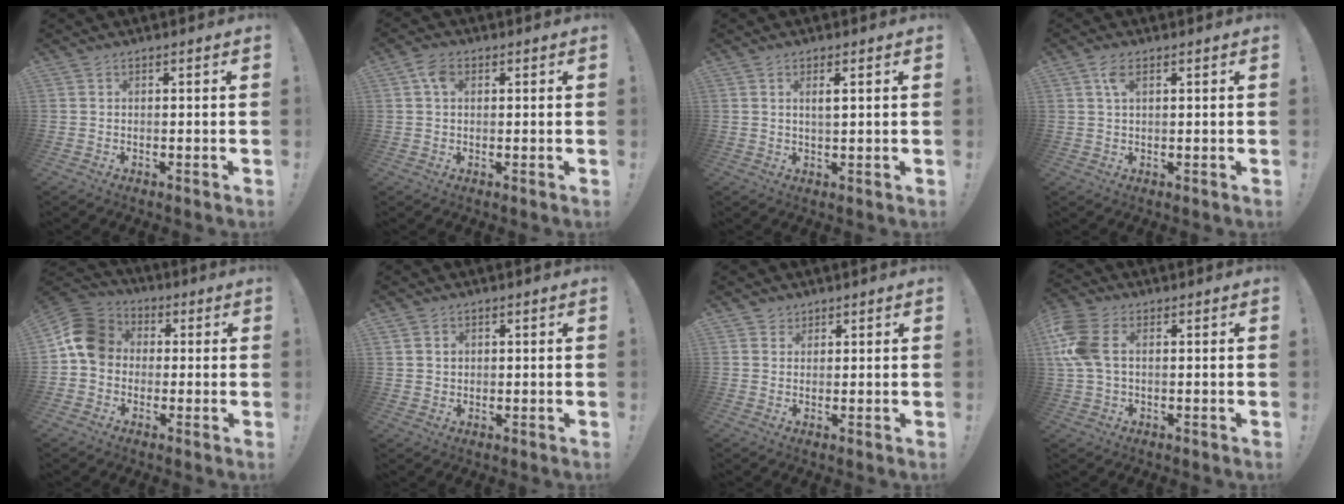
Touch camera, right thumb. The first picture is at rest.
{"total": 4.4, "force": [1.3, 2.9, 3.1], "torque": [-0.057, 0.008, 0.025]}
{"total": 2.5, "force": [0.8, 0.3, 2.3], "torque": [-0.038, -0.006, 0.011]}
{"total": 4.0, "force": [1.6, 2.0, 3.1], "torque": [-0.055, 0.001, 0.027]}
{"total": 12.2, "force": [0.6, 10.4, 6.4], "torque": [-0.095, 0.020, 0.017]}
{"total": 2.4, "force": [1.0, 2.2, 0.4], "torque": [0.001, -0.005, 0.016]}
{"total": 2.3, "force": [1.4, 1.8, 0.0], "torque": [0.002, -0.006, 0.023]}
{"total": 9.8, "force": [2.0, 5.9, 7.5], "torque": [-0.180, 0.003, 0.037]}